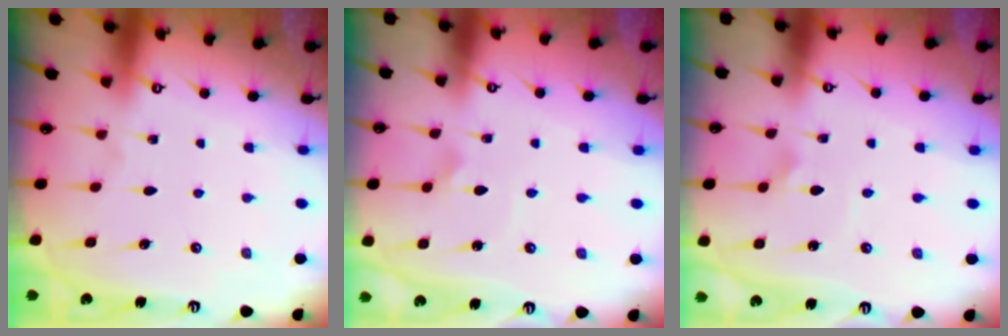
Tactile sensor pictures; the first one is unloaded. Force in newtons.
{"total": 2.1, "press": 2.0, "slide": 0.3}
{"total": 2.1, "press": 2.0, "slide": 0.3}